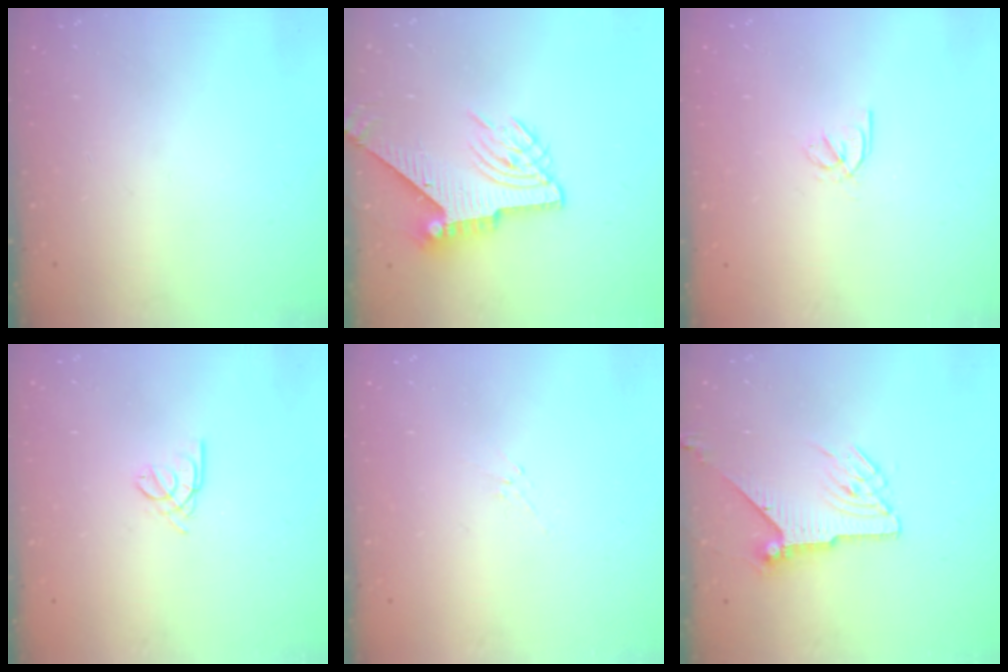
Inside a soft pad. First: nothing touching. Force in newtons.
{"total": 9.2, "press": 9.2, "slide": 0.7}
{"total": 2.2, "press": 2.2, "slide": 0.5}
{"total": 2.2, "press": 2.1, "slide": 0.5}
{"total": 2.1, "press": 2.0, "slide": 0.6}
{"total": 7.8, "press": 7.8, "slide": 0.2}